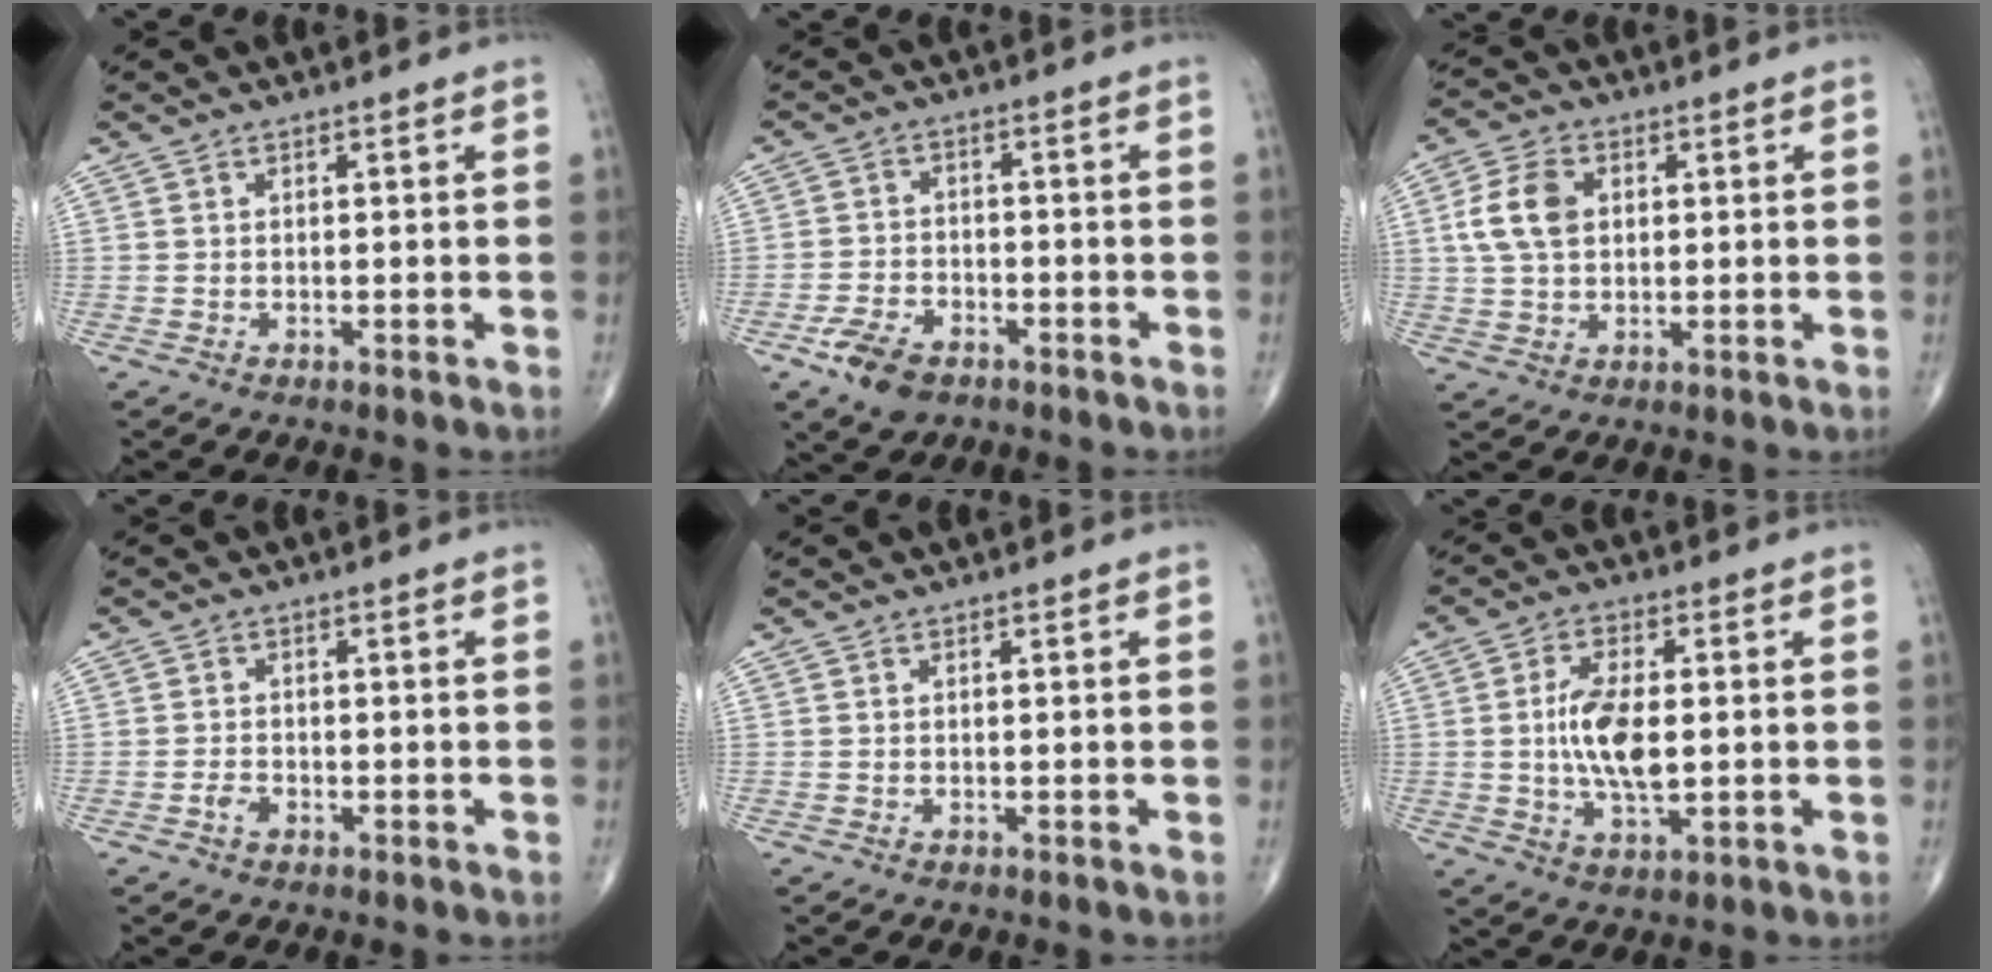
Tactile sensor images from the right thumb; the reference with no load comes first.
{"total": 6.9, "force": [-4.0, 4.0, 3.8], "torque": [-0.067, 0.016, -0.072]}
{"total": 8.1, "force": [1.6, 5.5, 5.6], "torque": [-0.106, 0.005, 0.029]}
{"total": 1.7, "force": [-0.9, 1.1, 0.9], "torque": [-0.016, 0.007, -0.019]}
{"total": 0.0}
{"total": 9.7, "force": [0.1, 4.4, 8.7], "torque": [-0.167, -0.005, 0.001]}